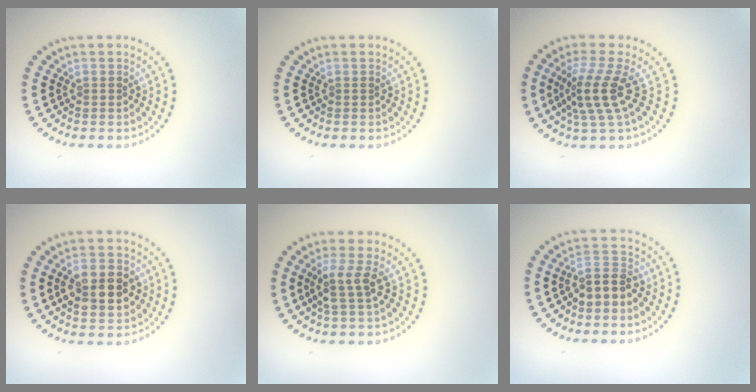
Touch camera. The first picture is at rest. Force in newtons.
{"total": 0.0}
{"total": 3.7, "press": 2.7, "slide": 2.5}
{"total": 4.8, "press": 4.8, "slide": 0.2}
{"total": 2.5, "press": 2.0, "slide": 1.6}
{"total": 2.9, "press": 2.7, "slide": 1.2}